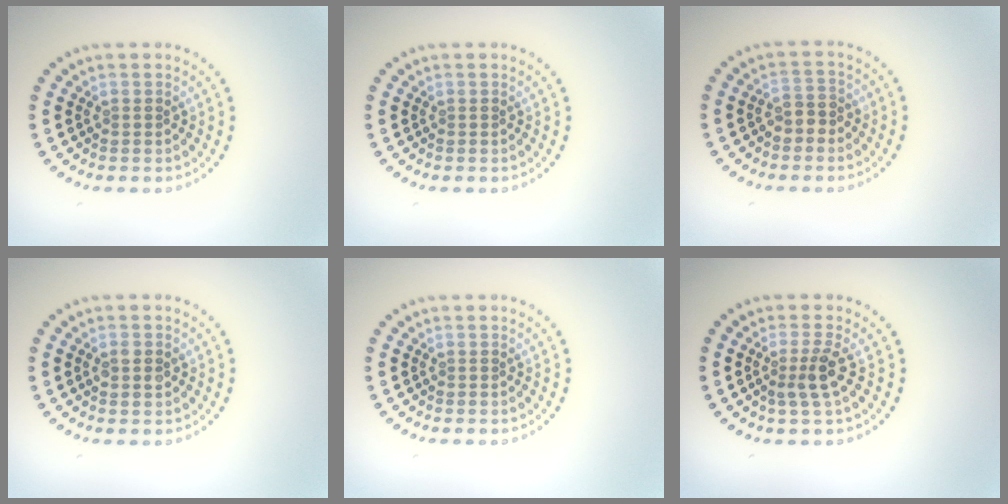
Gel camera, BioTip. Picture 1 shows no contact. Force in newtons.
{"total": 0.0}
{"total": 1.7, "press": 1.5, "slide": 0.8}
{"total": 1.2, "press": 1.2, "slide": 0.1}
{"total": 0.0}
{"total": 2.3, "press": 1.8, "slide": 1.5}